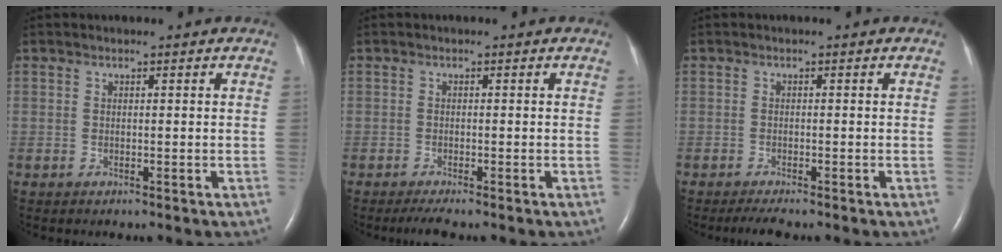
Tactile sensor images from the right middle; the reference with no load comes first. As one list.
[{"total": 1.9, "force": [-1.5, -0.1, 1.2], "torque": [-0.030, -0.007, -0.029]}, {"total": 2.3, "force": [-1.9, 0.1, 1.3], "torque": [-0.030, -0.008, -0.032]}]